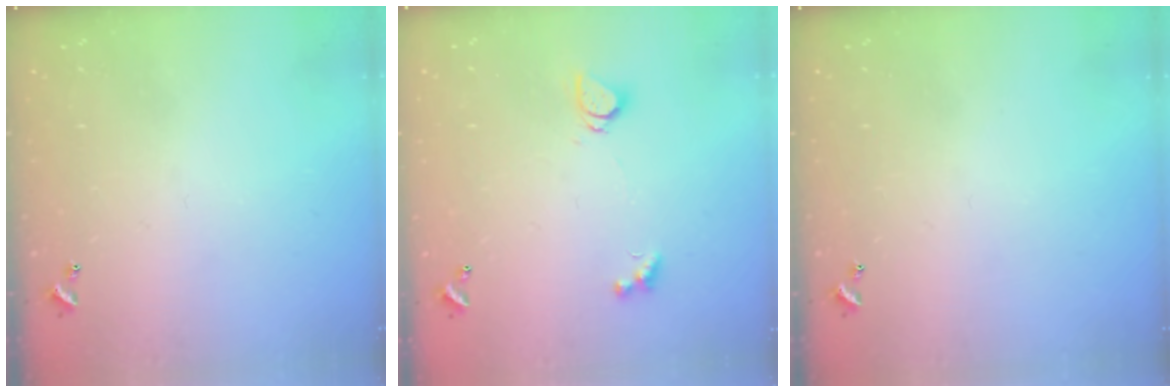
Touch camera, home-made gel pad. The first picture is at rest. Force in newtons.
{"total": 1.6, "press": 1.6, "slide": 0.2}
{"total": 0.0}